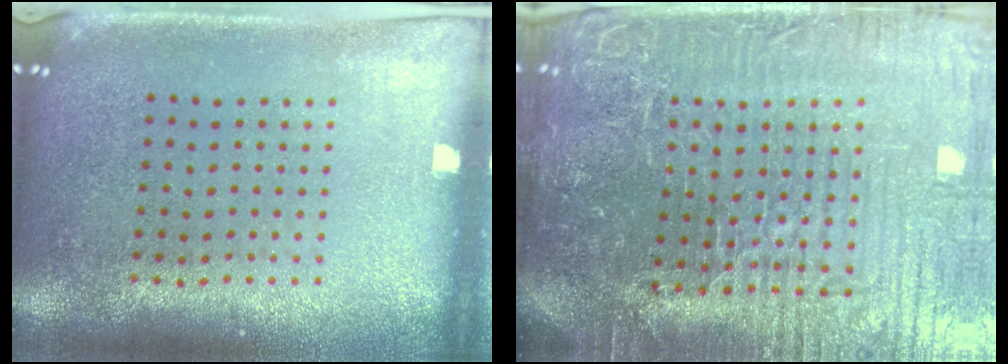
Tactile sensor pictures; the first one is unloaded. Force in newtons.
{"total": 7.3, "press": 6.4, "slide": 3.3}